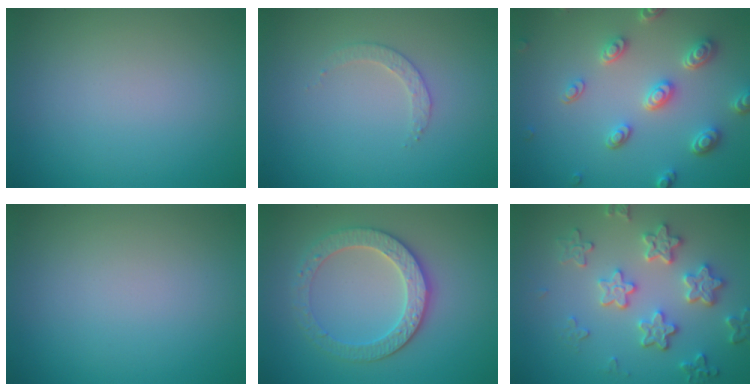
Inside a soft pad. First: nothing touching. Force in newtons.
{"total": 1.6, "press": 1.5, "slide": 0.3}
{"total": 4.6, "press": 3.6, "slide": 2.8}
{"total": 0.0}
{"total": 4.1, "press": 3.8, "slide": 1.4}
{"total": 4.4, "press": 4.1, "slide": 1.6}